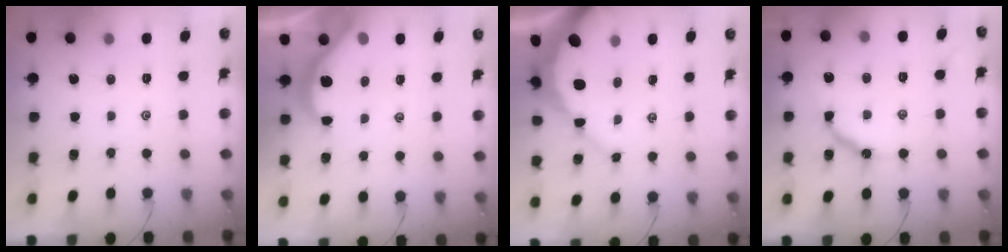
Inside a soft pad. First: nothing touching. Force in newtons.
{"total": 5.3, "press": 5.3, "slide": 0.2}
{"total": 8.5, "press": 8.5, "slide": 0.7}
{"total": 8.9, "press": 8.9, "slide": 0.7}